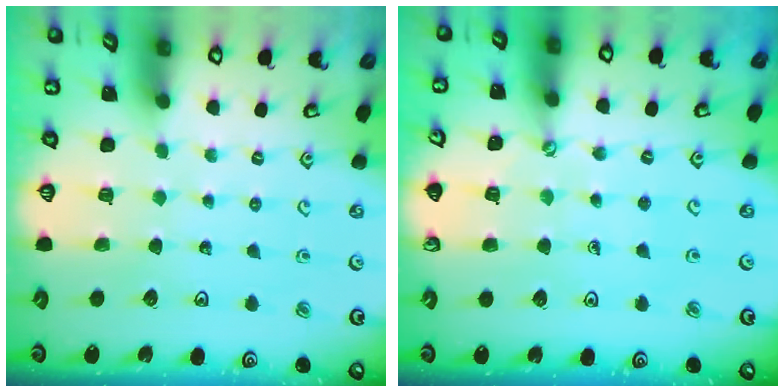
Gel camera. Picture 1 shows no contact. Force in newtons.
{"total": 2.4, "press": 2.4, "slide": 0.3}